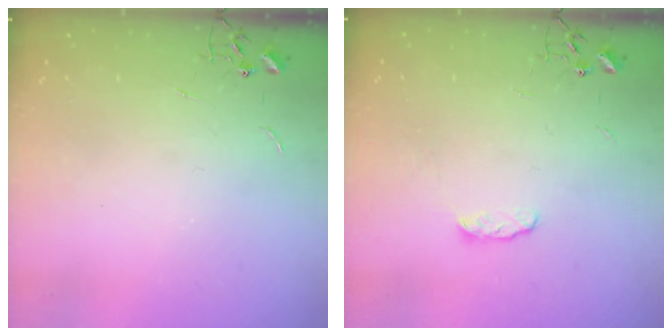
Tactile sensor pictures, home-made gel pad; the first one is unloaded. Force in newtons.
{"total": 4.8, "press": 4.8, "slide": 0.7}